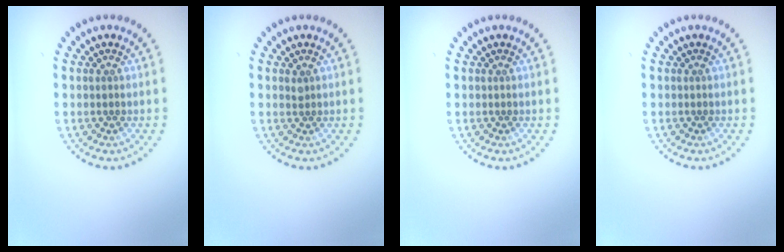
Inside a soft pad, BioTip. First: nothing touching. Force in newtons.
{"total": 0.6, "press": 0.5, "slide": 0.4}
{"total": 0.0}
{"total": 0.0}